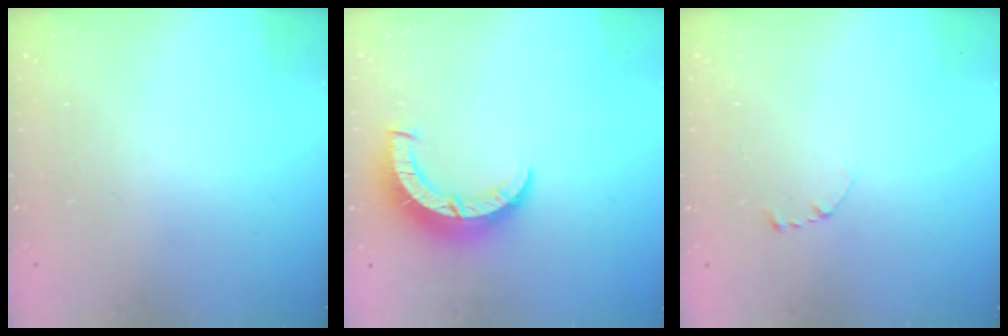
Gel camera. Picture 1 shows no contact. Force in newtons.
{"total": 8.6, "press": 8.6, "slide": 0.5}
{"total": 2.7, "press": 2.7, "slide": 0.3}